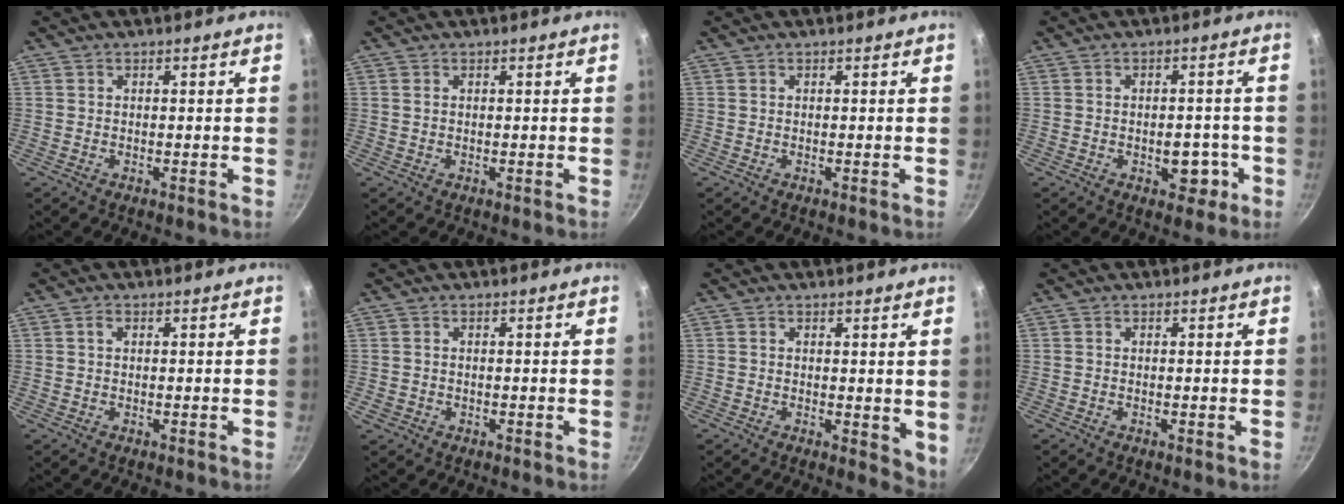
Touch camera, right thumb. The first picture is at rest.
{"total": 0.7, "force": [0.2, 0.5, 0.3], "torque": [-0.006, 0.002, 0.004]}
{"total": 0.0}
{"total": 5.7, "force": [-1.8, 3.6, 4.0], "torque": [-0.025, 0.013, -0.018]}
{"total": 1.2, "force": [0.4, 0.8, 0.8], "torque": [-0.012, 0.005, 0.005]}
{"total": 0.9, "force": [-0.2, 0.8, 0.4], "torque": [-0.005, 0.001, -0.003]}
{"total": 4.3, "force": [1.0, 2.4, 3.4], "torque": [-0.036, -0.004, 0.015]}
{"total": 0.0}